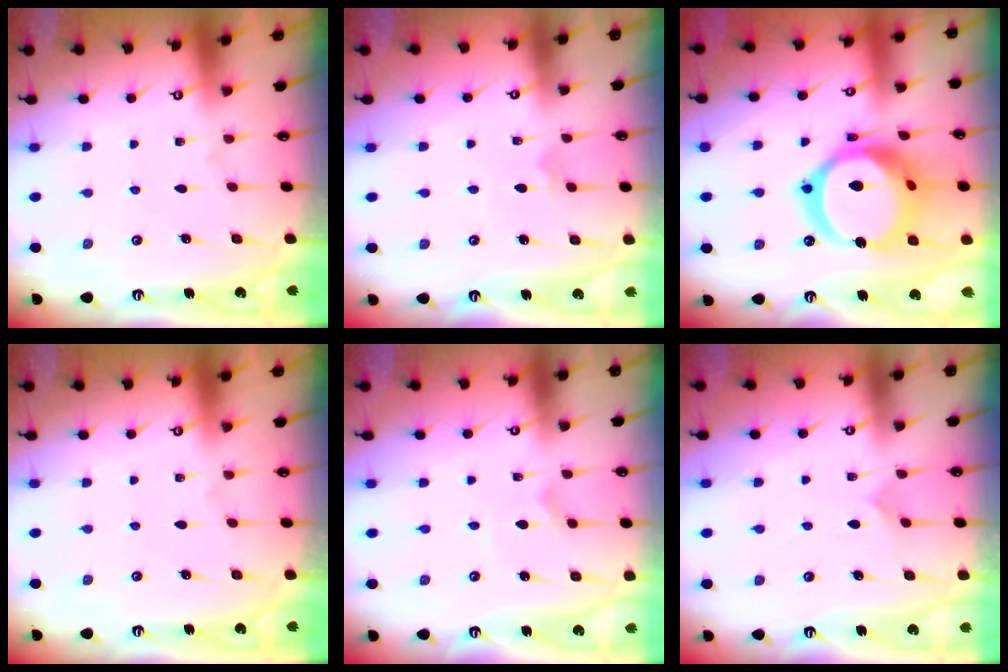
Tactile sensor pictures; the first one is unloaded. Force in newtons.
{"total": 2.7, "press": 2.7, "slide": 0.3}
{"total": 23.3, "press": 23.2, "slide": 2.7}
{"total": 0.0}
{"total": 1.7, "press": 1.6, "slide": 0.1}
{"total": 3.9, "press": 3.8, "slide": 0.4}